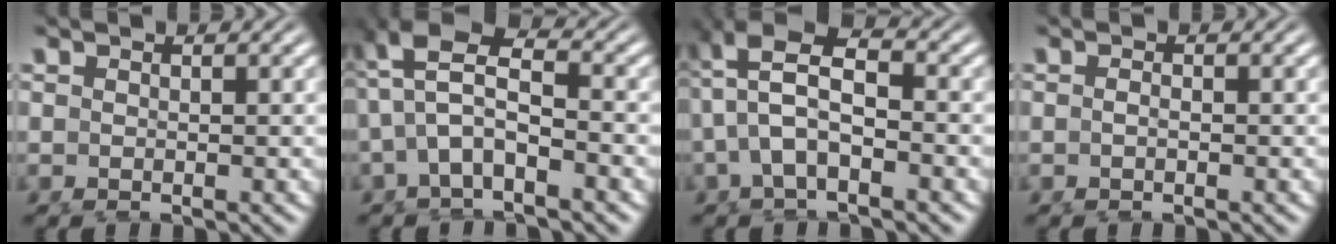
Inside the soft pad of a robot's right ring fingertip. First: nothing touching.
{"total": 7.0, "force": [1.4, 4.5, 5.1], "torque": [-0.103, -0.006, 0.020]}
{"total": 7.3, "force": [1.7, 4.7, 5.4], "torque": [-0.107, -0.003, 0.026]}
{"total": 0.8, "force": [-0.5, 0.2, 0.6], "torque": [-0.015, -0.001, -0.008]}